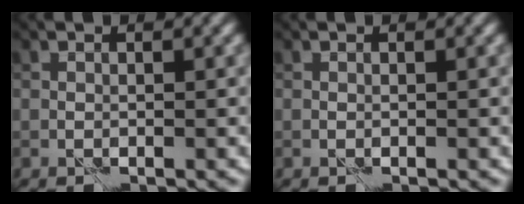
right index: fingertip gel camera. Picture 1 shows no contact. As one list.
[{"total": 0.0}]